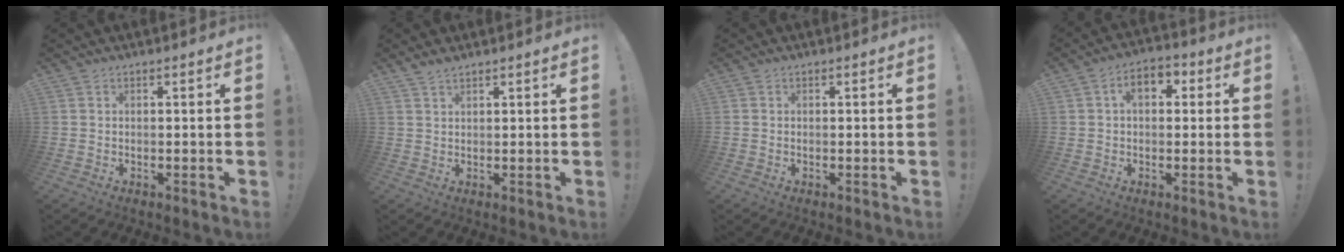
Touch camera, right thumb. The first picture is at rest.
{"total": 2.1, "force": [1.9, 0.4, 0.8], "torque": [-0.013, -0.013, 0.033]}
{"total": 0.0}
{"total": 6.8, "force": [1.8, 4.5, 4.8], "torque": [-0.071, 0.005, 0.030]}